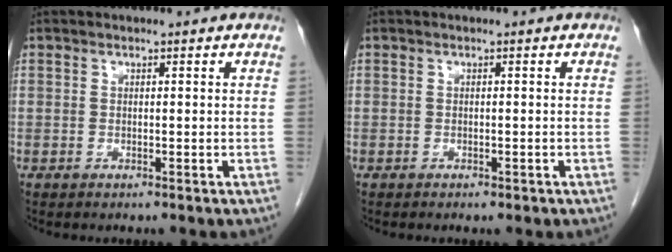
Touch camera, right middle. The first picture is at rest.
{"total": 0.8, "force": [-0.6, 0.3, 0.5], "torque": [-0.008, 0.000, -0.004]}